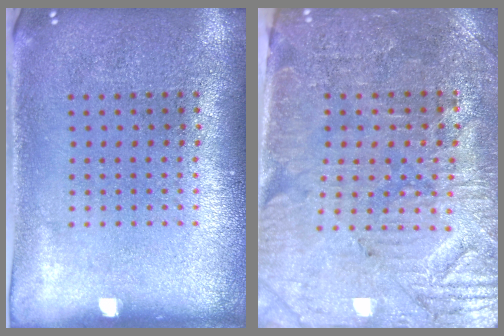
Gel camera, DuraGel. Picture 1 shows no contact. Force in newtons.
{"total": 3.7, "press": 3.4, "slide": 1.5}